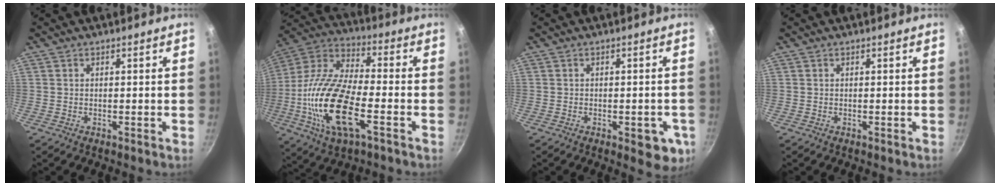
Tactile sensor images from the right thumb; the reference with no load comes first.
{"total": 22.0, "force": [-6.1, 9.3, 19.0], "torque": [-0.396, 0.020, -0.108]}
{"total": 5.6, "force": [-2.3, 2.5, 4.4], "torque": [-0.031, 0.009, -0.024]}
{"total": 0.0}